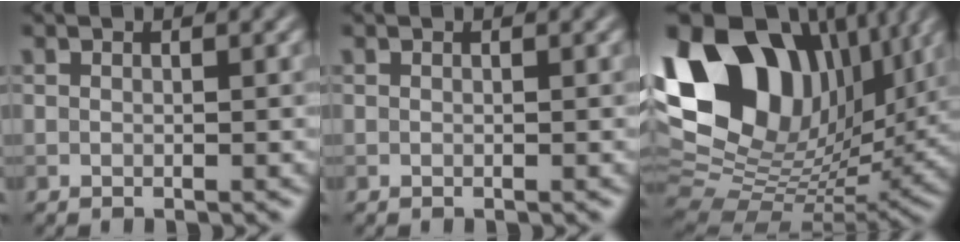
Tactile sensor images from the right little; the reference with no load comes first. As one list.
[{"total": 0.0}, {"total": 17.5, "force": [6.5, 11.5, 11.4], "torque": [-0.230, 0.031, 0.114]}]